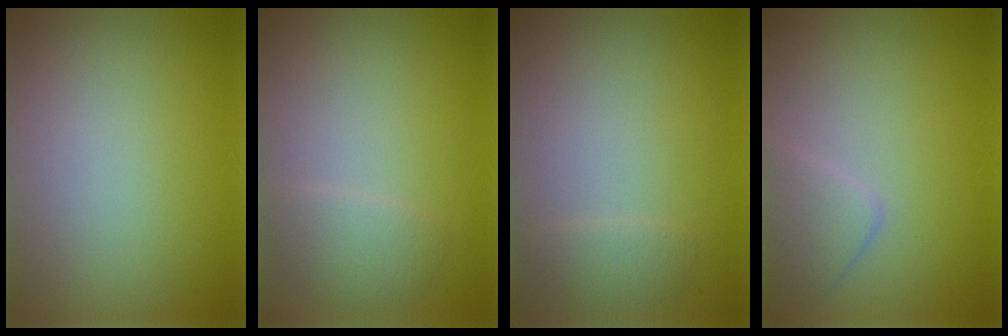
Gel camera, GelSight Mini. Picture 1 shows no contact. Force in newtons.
{"total": 1.9, "press": 1.9, "slide": 0.1}
{"total": 1.1, "press": 1.1, "slide": 0.0}
{"total": 2.0, "press": 2.0, "slide": 0.0}